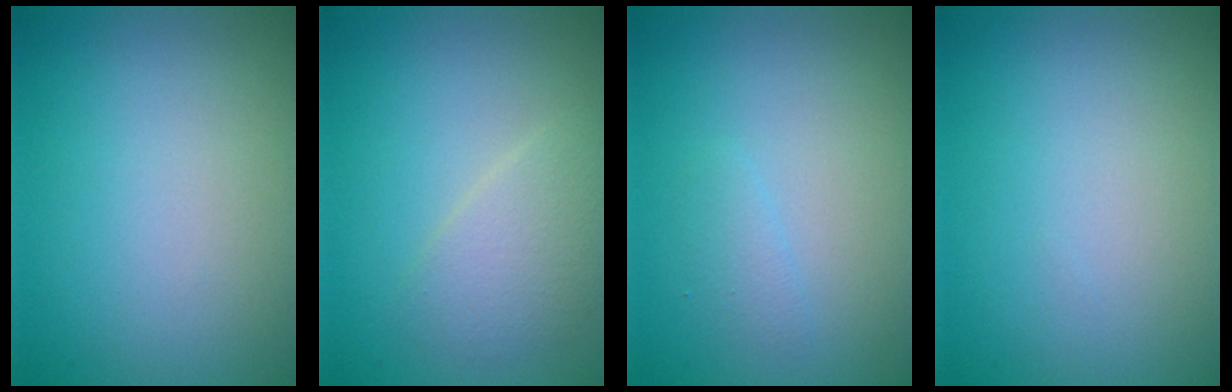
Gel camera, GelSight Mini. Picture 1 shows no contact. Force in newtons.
{"total": 2.6, "press": 2.5, "slide": 0.2}
{"total": 1.0, "press": 1.0, "slide": 0.0}
{"total": 0.0}